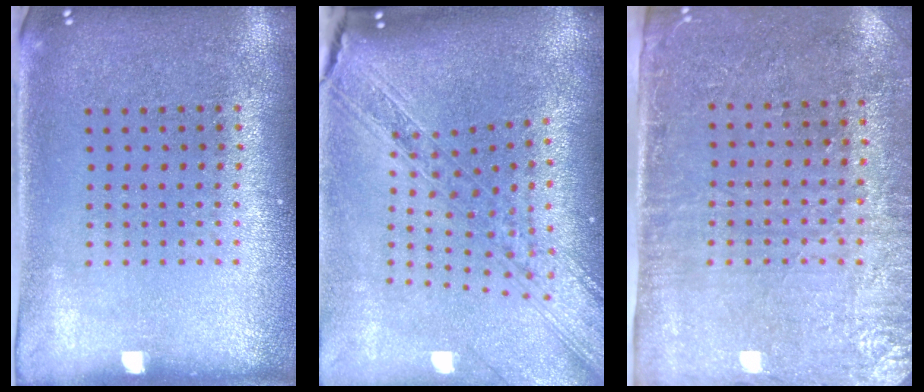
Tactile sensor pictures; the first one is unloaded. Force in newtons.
{"total": 2.5, "press": 2.1, "slide": 1.3}
{"total": 3.0, "press": 2.6, "slide": 1.4}